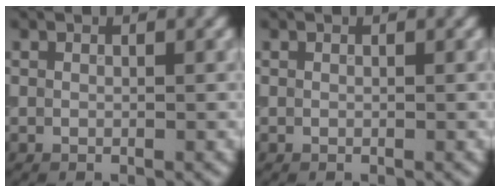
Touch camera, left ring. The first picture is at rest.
{"total": 0.0}